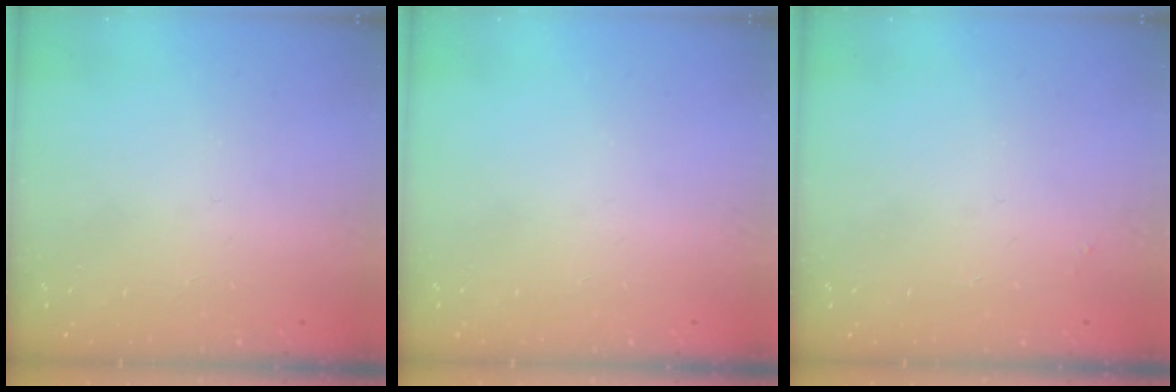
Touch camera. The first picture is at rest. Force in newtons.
{"total": 0.0}
{"total": 1.9, "press": 1.9, "slide": 0.3}